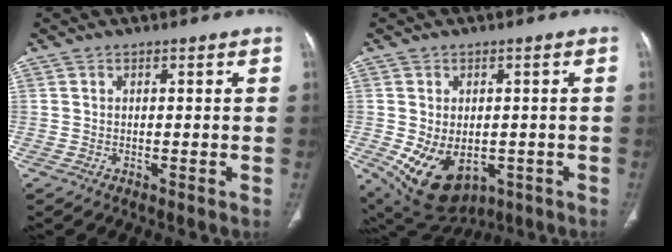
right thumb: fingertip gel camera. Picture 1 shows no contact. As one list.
[{"total": 12.8, "force": [-3.6, 8.6, 8.8], "torque": [-0.137, -0.005, -0.029]}]